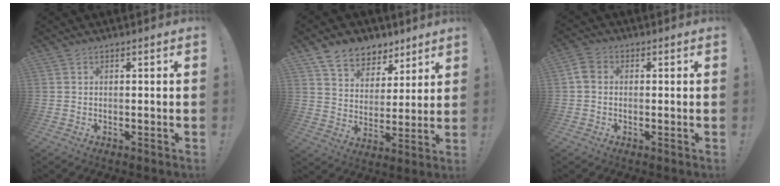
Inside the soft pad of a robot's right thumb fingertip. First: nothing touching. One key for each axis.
{"total": 9.6, "fx": 7.3, "fy": 6.0, "fz": 2.0, "tx": -0.035, "ty": -0.059, "tz": 0.141}
{"total": 3.7, "fx": 0.0, "fy": 2.9, "fz": 2.3, "tx": -0.046, "ty": 0.009, "tz": 0.000}